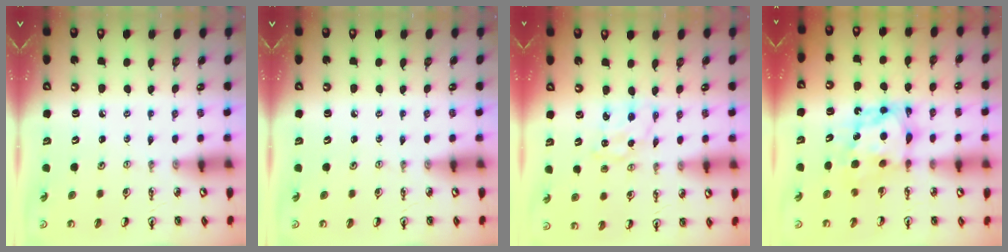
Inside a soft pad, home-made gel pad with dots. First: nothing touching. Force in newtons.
{"total": 0.0}
{"total": 1.7, "press": 1.7, "slide": 0.3}
{"total": 7.6, "press": 7.6, "slide": 0.8}